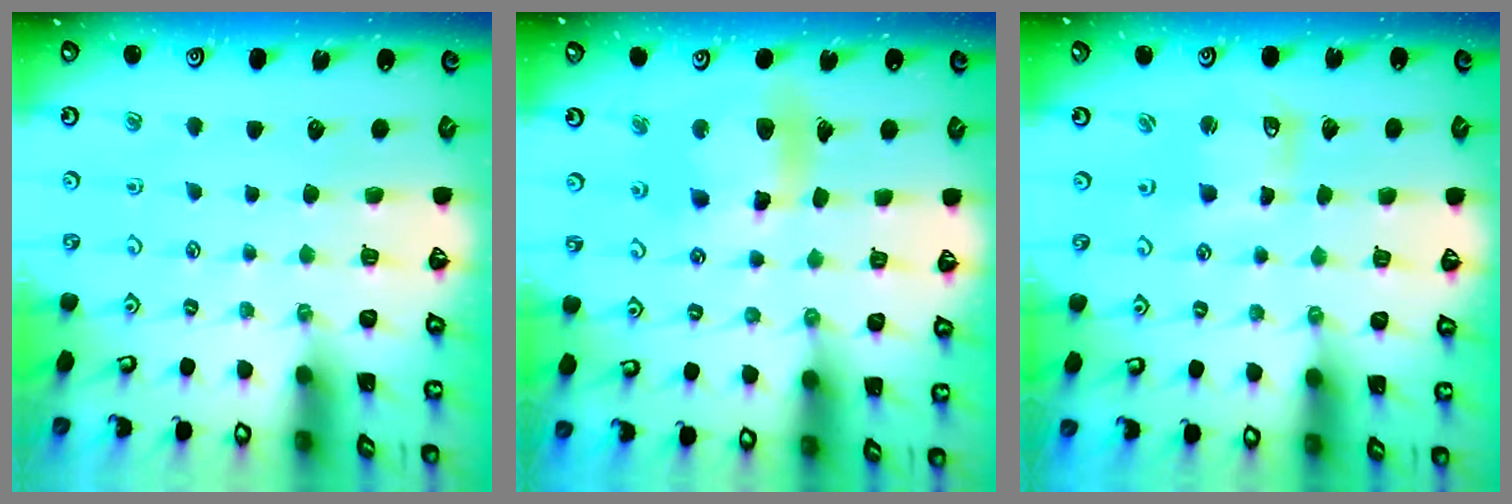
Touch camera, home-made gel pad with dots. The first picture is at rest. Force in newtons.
{"total": 12.7, "press": 12.5, "slide": 1.7}
{"total": 4.4, "press": 4.4, "slide": 0.5}